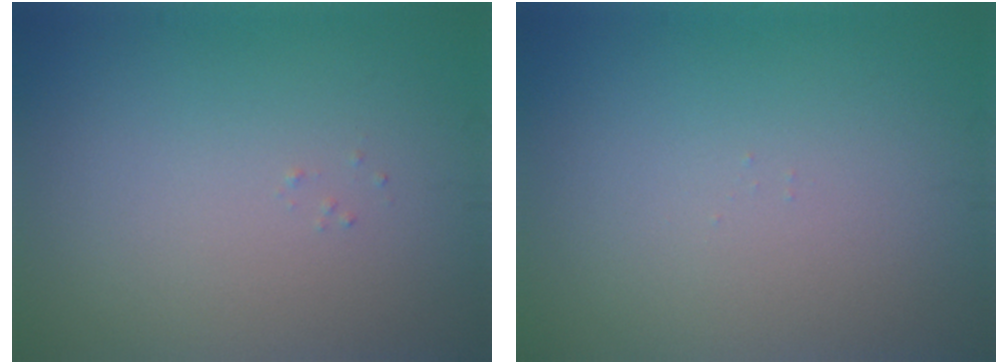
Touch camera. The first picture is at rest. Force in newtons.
{"total": 0.0}